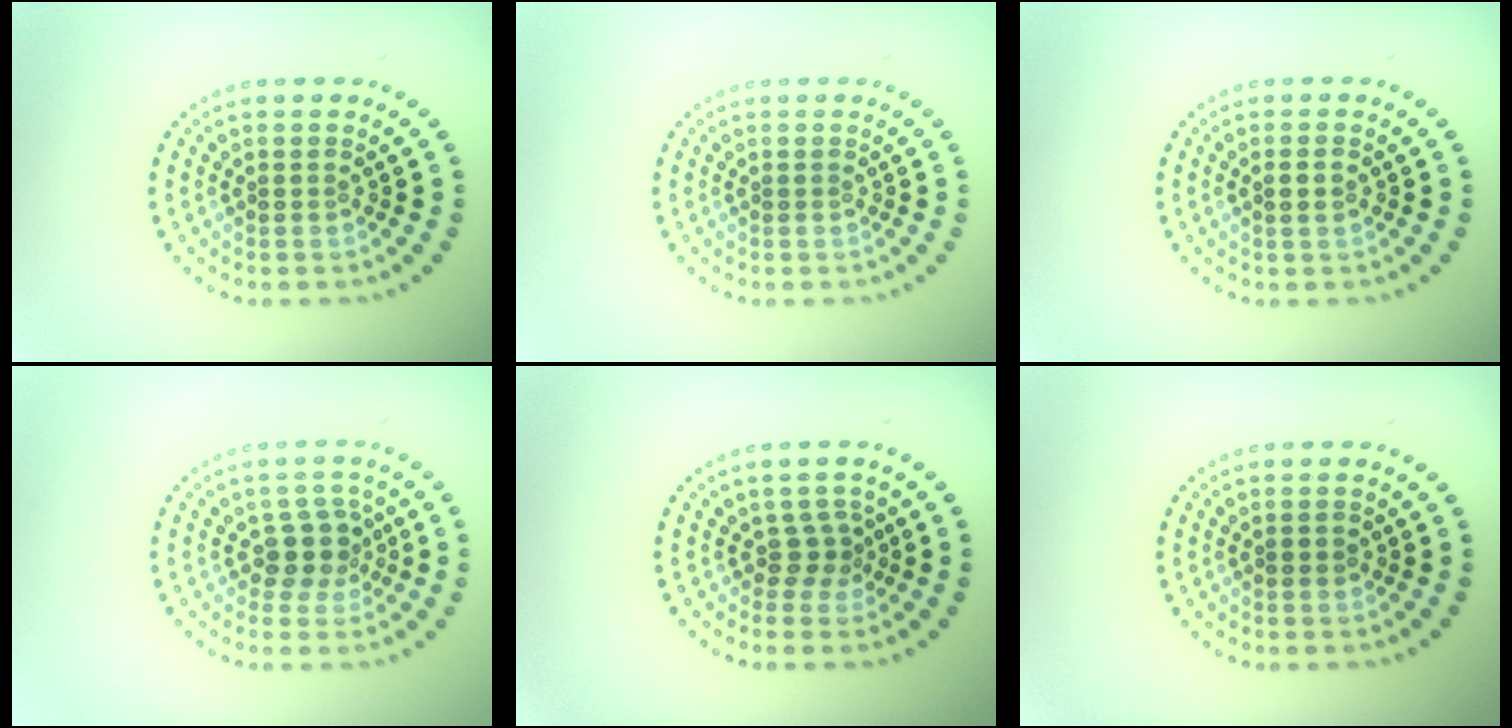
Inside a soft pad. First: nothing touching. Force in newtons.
{"total": 0.0}
{"total": 1.1, "press": 1.1, "slide": 0.4}
{"total": 2.7, "press": 2.3, "slide": 1.4}
{"total": 1.8, "press": 1.1, "slide": 1.4}
{"total": 0.9, "press": 0.9, "slide": 0.1}